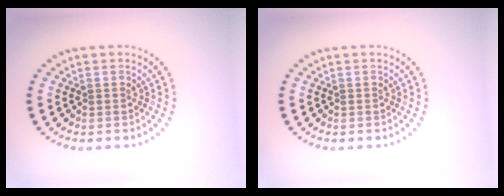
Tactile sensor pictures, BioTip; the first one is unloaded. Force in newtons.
{"total": 0.0}